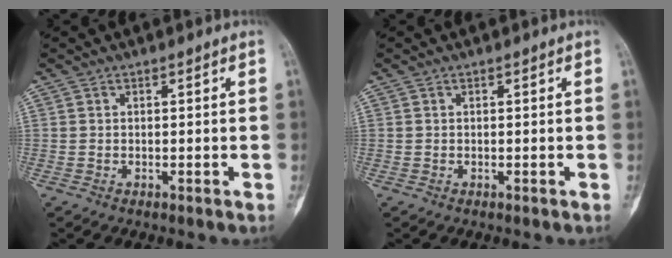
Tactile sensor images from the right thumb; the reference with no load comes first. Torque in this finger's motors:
{"motor_torque": [0.21, 0.19, 0.00, 0.00, 0.02]}